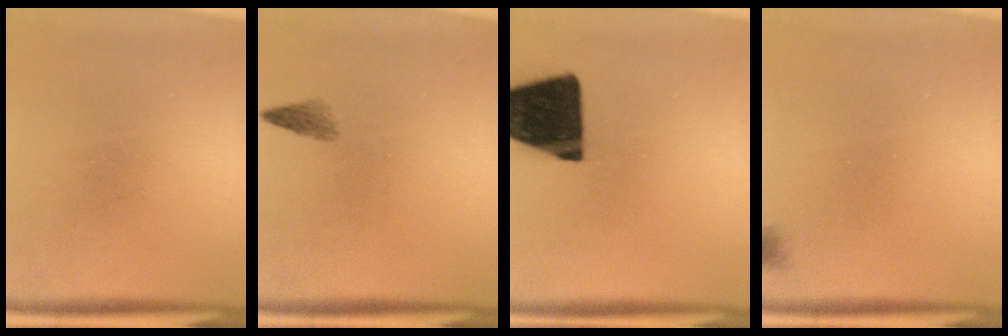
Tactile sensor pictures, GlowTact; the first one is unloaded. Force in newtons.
{"total": 1.5}
{"total": 18.3}
{"total": 1.1}